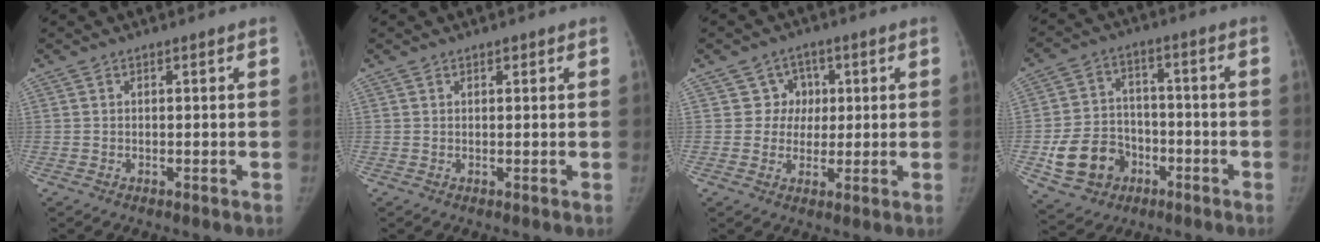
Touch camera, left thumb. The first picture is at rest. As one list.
[{"total": 0.8, "force": [0.5, 0.4, 0.4], "torque": [-0.002, -0.003, 0.007]}, {"total": 5.1, "force": [1.3, 4.8, 0.5], "torque": [0.034, 0.006, 0.013]}, {"total": 12.2, "force": [-4.4, 10.1, 5.2], "torque": [-0.067, 0.027, -0.064]}]